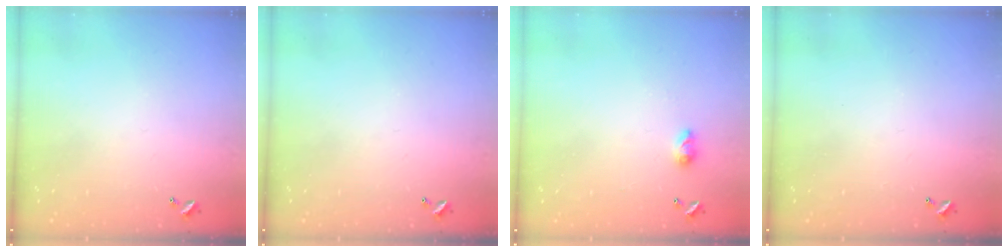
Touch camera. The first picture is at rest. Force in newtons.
{"total": 0.0}
{"total": 4.9, "press": 4.8, "slide": 0.7}
{"total": 0.0}